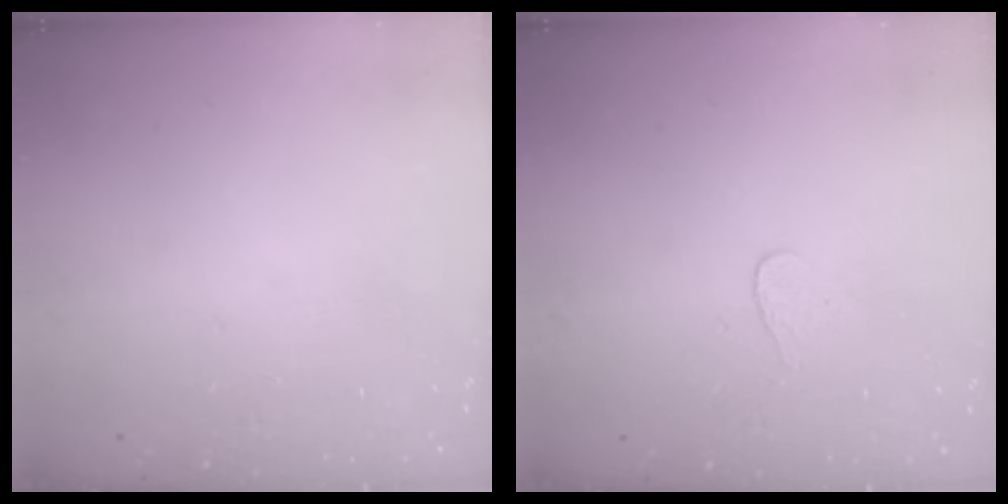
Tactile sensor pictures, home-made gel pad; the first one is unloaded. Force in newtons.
{"total": 2.7, "press": 2.7, "slide": 0.3}